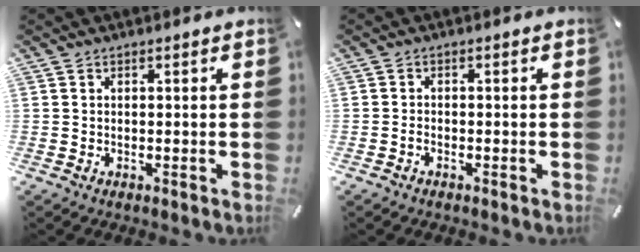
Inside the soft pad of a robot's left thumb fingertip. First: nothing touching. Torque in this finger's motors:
{"motor_torque": [0.06, -0.21, -0.11, 0.05, 0.03]}